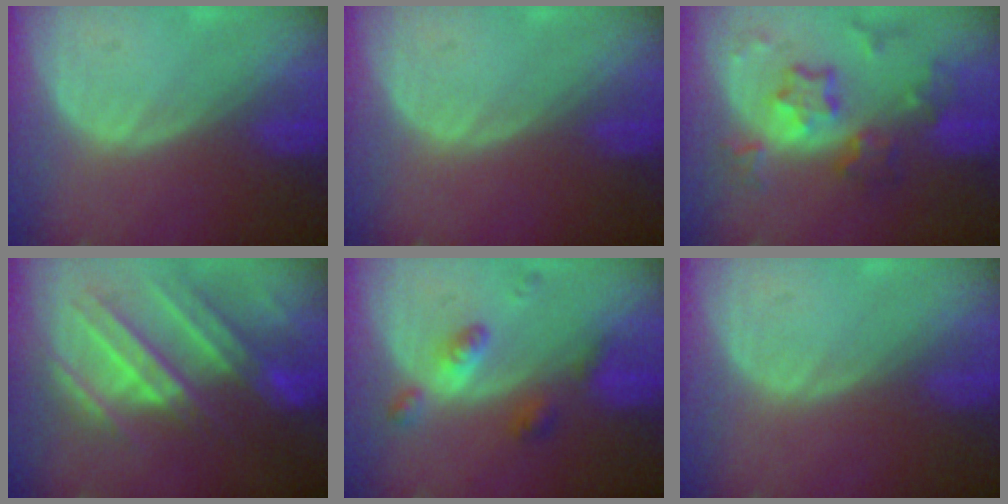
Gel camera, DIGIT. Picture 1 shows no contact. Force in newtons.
{"total": 0.0}
{"total": 8.4, "press": 7.5, "slide": 4.0}
{"total": 10.5, "press": 9.6, "slide": 4.3}
{"total": 4.8, "press": 4.8, "slide": 0.1}
{"total": 0.0}